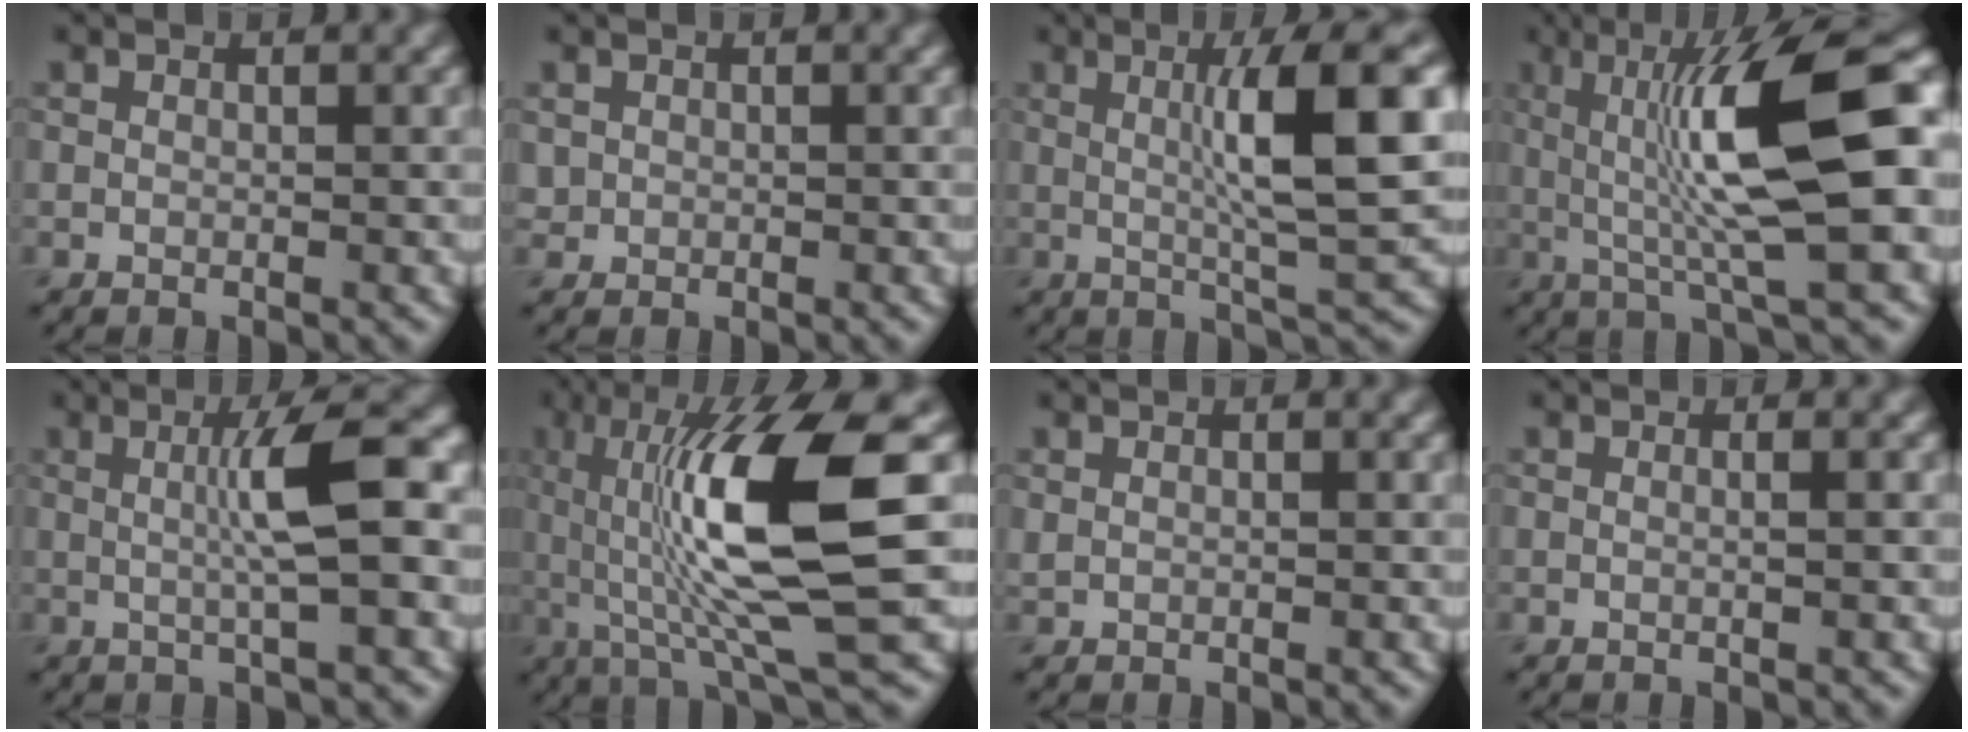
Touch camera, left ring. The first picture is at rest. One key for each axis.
{"total": 0.7, "fx": 0.1, "fy": 0.6, "fz": 0.0, "tx": 0.004, "ty": -0.002, "tz": 0.003}
{"total": 8.4, "fx": 1.3, "fy": 1.3, "fz": 8.2, "tx": -0.115, "ty": 0.007, "tz": 0.022}
{"total": 11.9, "fx": 1.1, "fy": 2.6, "fz": 11.6, "tx": -0.188, "ty": 0.011, "tz": 0.017}
{"total": 5.1, "fx": 0.4, "fy": 0.6, "fz": 5.0, "tx": -0.085, "ty": 0.009, "tz": 0.004}
{"total": 11.6, "fx": 1.1, "fy": 2.5, "fz": 11.3, "tx": -0.196, "ty": 0.000, "tz": 0.025}
{"total": 0.0}
{"total": 1.5, "fx": 0.3, "fy": 0.7, "fz": 1.2, "tx": -0.005, "ty": 0.000, "tz": -0.011}